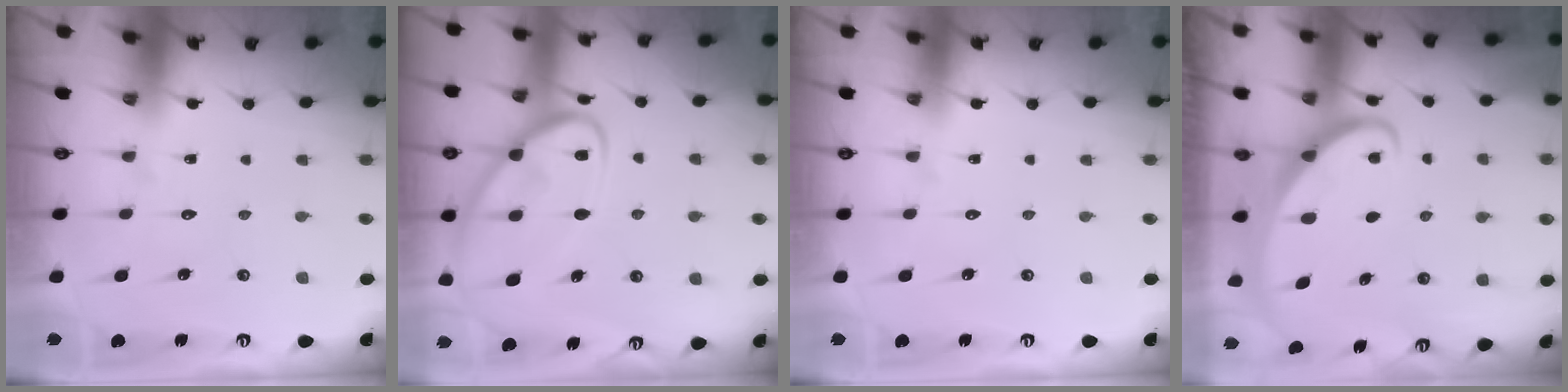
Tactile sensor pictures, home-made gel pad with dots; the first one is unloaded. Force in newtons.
{"total": 14.3, "press": 14.3, "slide": 1.2}
{"total": 0.0}
{"total": 2.0, "press": 2.0, "slide": 0.2}